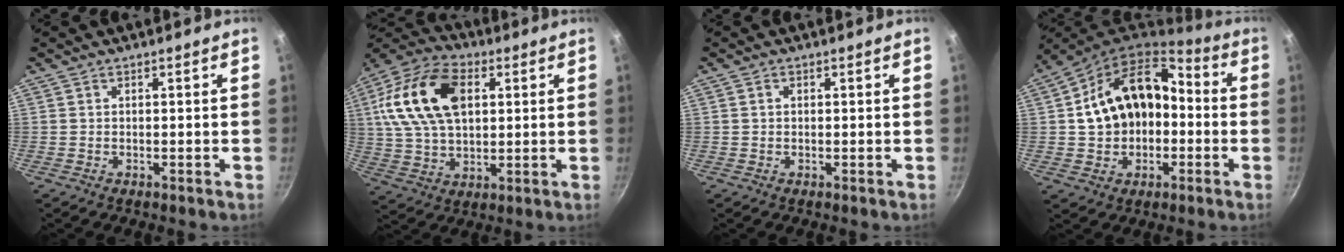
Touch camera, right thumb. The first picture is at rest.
{"total": 19.5, "force": [4.7, 12.2, 14.5], "torque": [-0.260, 0.010, 0.077]}
{"total": 0.8, "force": [0.2, 0.7, 0.4], "torque": [-0.005, 0.005, 0.002]}
{"total": 18.6, "force": [-0.2, 13.6, 12.7], "torque": [-0.194, 0.055, -0.010]}